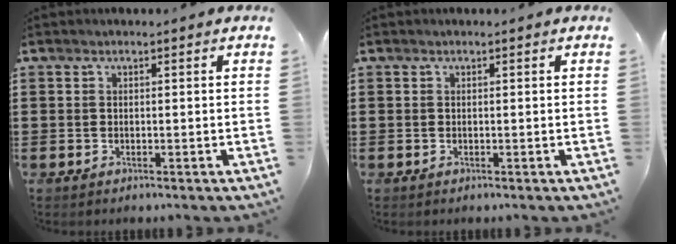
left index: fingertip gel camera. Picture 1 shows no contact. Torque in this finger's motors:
{"motor_torque": [-0.02, 0.02, 0.00, 0.00]}